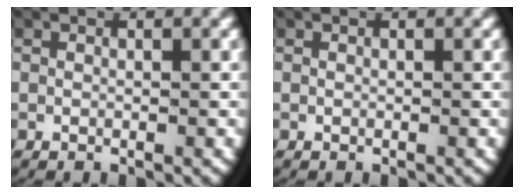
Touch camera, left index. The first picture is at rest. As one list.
[{"total": 0.0}]